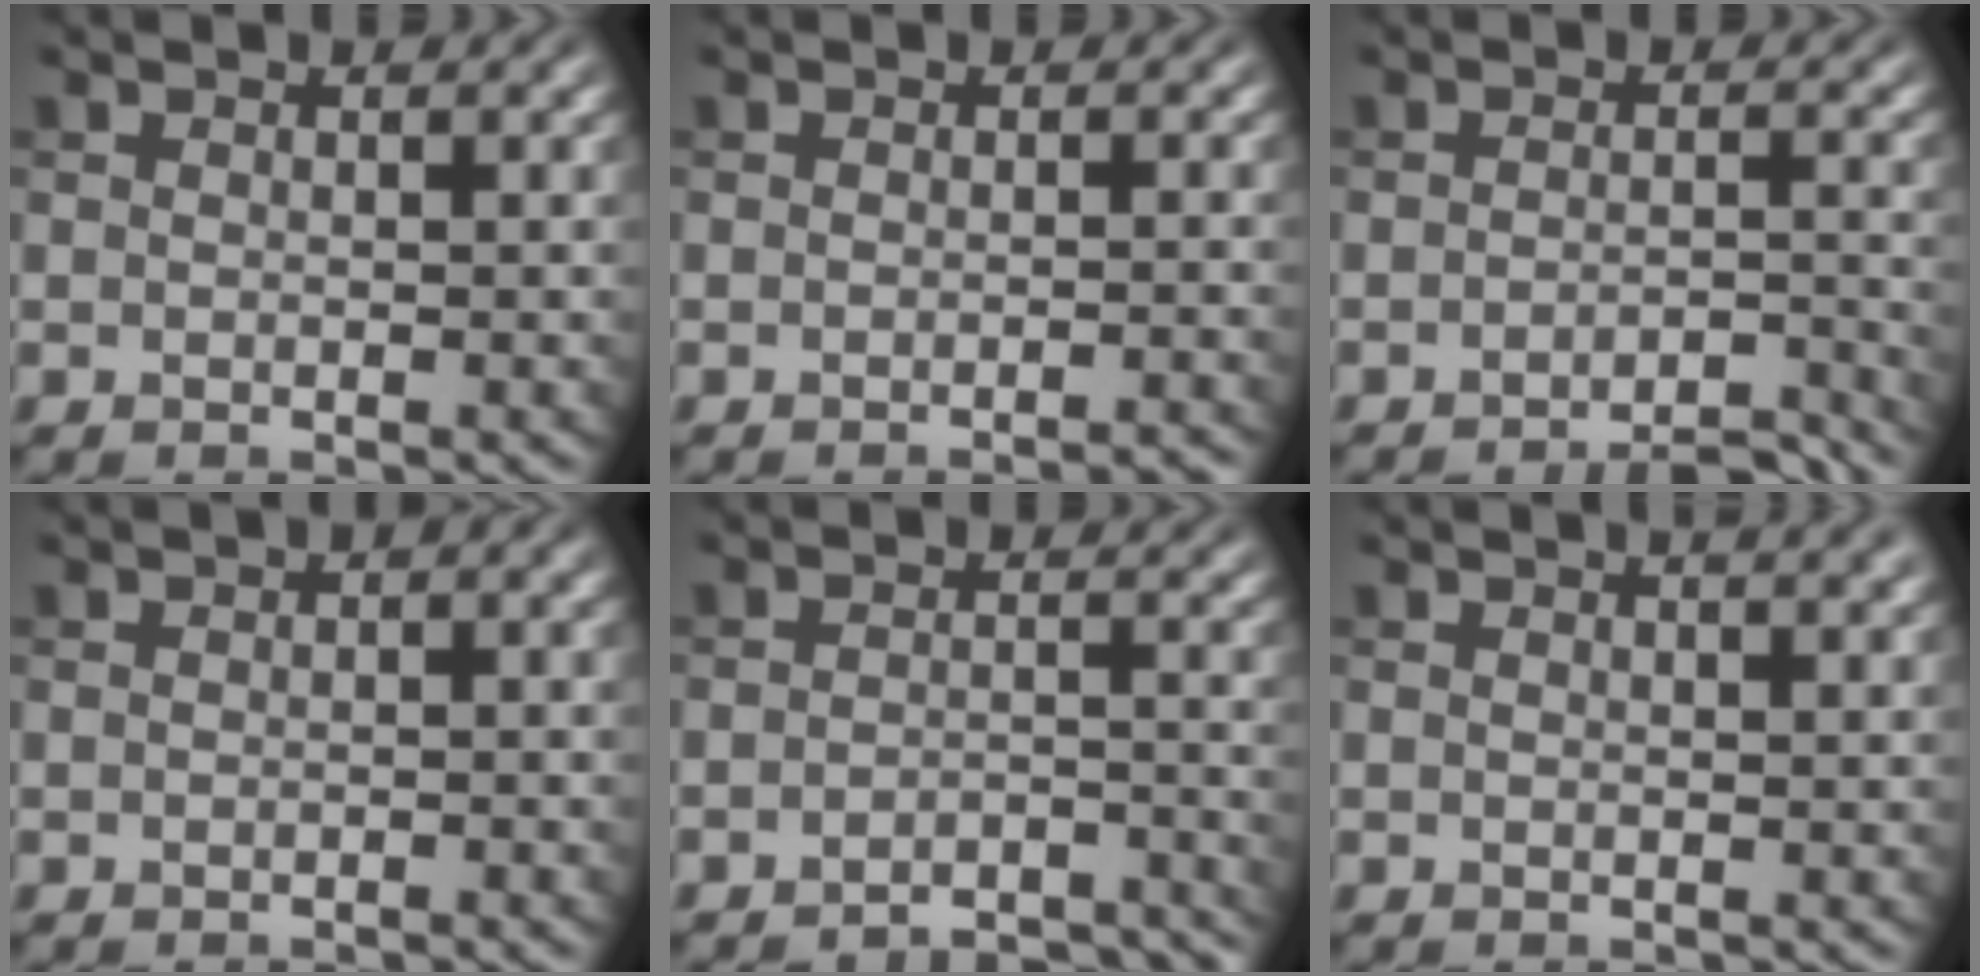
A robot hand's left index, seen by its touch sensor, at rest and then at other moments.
{"total": 1.9, "force": [-1.5, 0.4, 1.1], "torque": [0.000, 0.004, -0.023]}
{"total": 4.1, "force": [-3.6, 0.5, 1.8], "torque": [-0.012, 0.012, -0.055]}
{"total": 1.4, "force": [0.2, 0.4, 1.4], "torque": [-0.020, 0.003, 0.000]}
{"total": 4.9, "force": [-4.7, 0.7, 1.3], "torque": [-0.018, -0.001, -0.058]}
{"total": 3.8, "force": [2.3, 1.6, 2.6], "torque": [-0.004, 0.016, 0.001]}